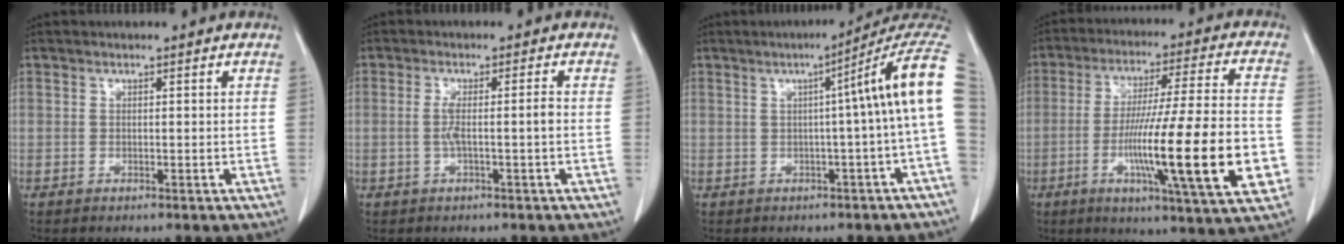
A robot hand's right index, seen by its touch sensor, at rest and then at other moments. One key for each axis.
{"total": 3.3, "fx": -0.6, "fy": -0.2, "fz": 3.3, "tx": -0.062, "ty": 0.003, "tz": -0.008}
{"total": 10.7, "fx": 1.9, "fy": -1.4, "fz": 10.4, "tx": -0.117, "ty": 0.034, "tz": 0.014}
{"total": 21.1, "fx": -5.3, "fy": 0.4, "fz": 20.4, "tx": -0.306, "ty": -0.019, "tz": -0.085}